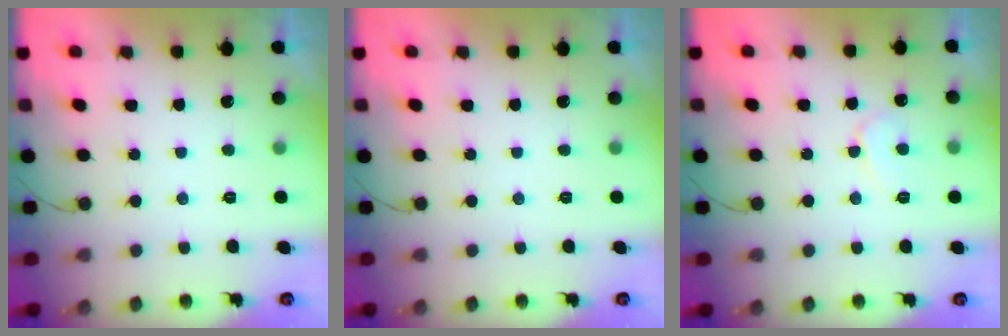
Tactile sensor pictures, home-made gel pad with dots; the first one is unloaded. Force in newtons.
{"total": 0.0}
{"total": 6.1, "press": 6.1, "slide": 0.6}